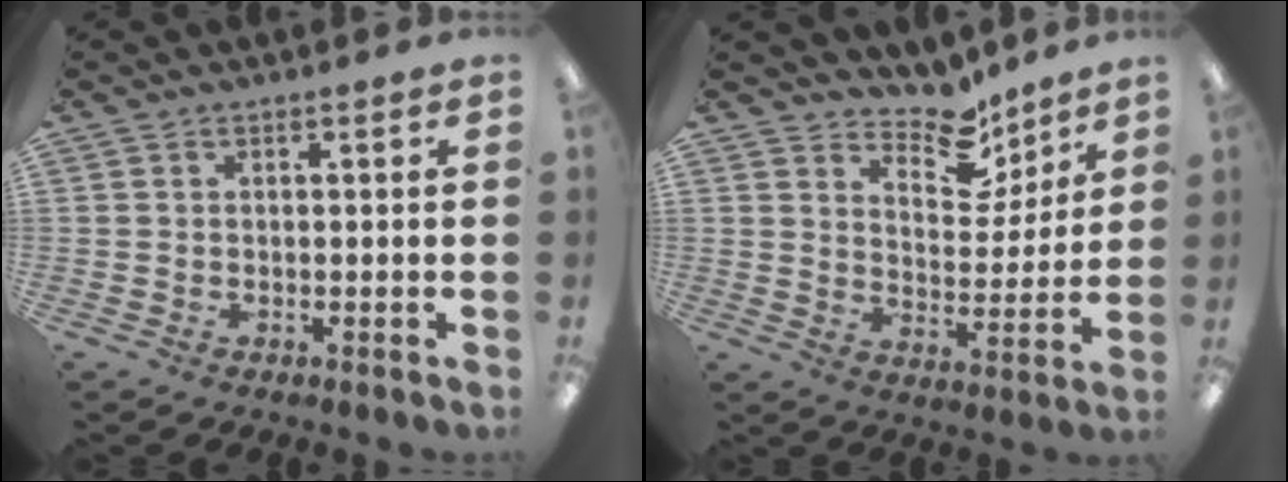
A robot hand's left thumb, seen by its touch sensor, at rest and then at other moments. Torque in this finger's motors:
{"motor_torque": [0.36, 0.21, -0.07, -0.09, 0.05]}